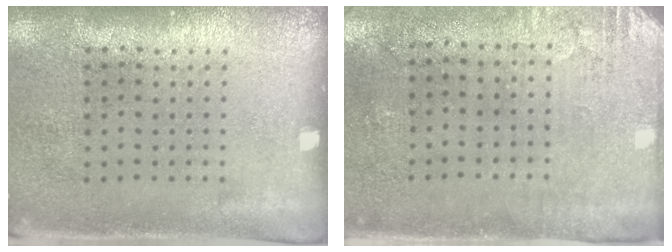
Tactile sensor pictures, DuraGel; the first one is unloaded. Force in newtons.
{"total": 2.9, "press": 2.4, "slide": 1.6}